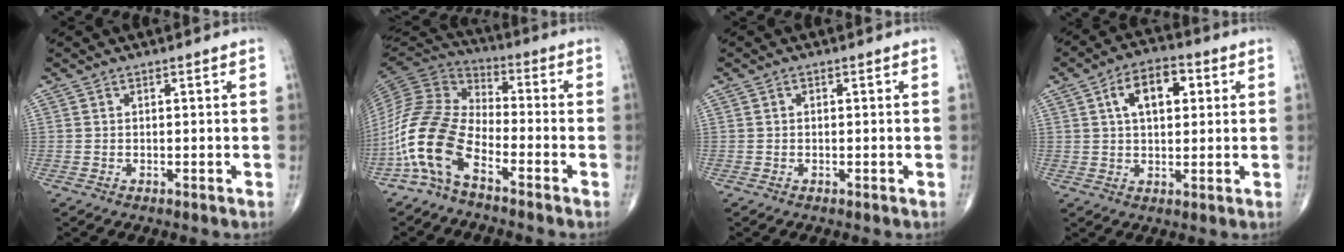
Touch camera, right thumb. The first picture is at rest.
{"total": 14.1, "force": [-7.1, 6.5, 10.3], "torque": [-0.223, 0.059, -0.154]}
{"total": 0.5, "force": [0.1, 0.4, 0.3], "torque": [-0.002, 0.001, 0.000]}
{"total": 9.6, "force": [2.8, 5.4, 7.4], "torque": [-0.104, 0.010, 0.038]}